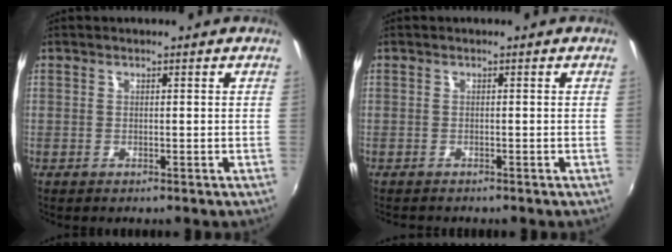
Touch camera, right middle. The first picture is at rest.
{"total": 1.0, "force": [-0.9, 0.0, 0.3], "torque": [-0.007, -0.005, -0.015]}